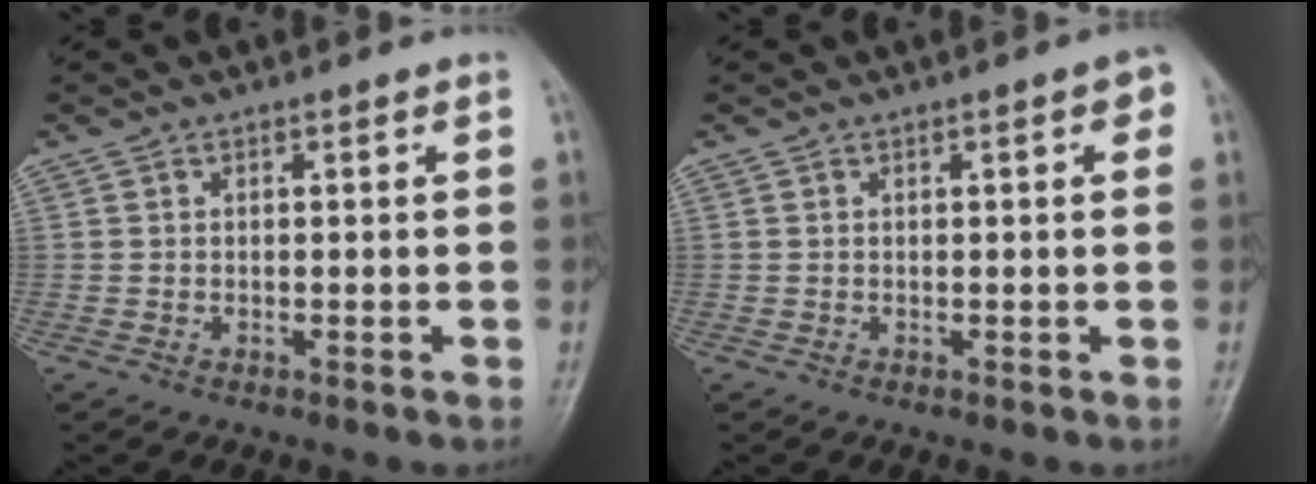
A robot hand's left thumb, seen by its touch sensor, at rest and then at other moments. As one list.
[{"total": 2.3, "force": [0.8, 0.7, 2.0], "torque": [-0.020, 0.003, 0.006]}]